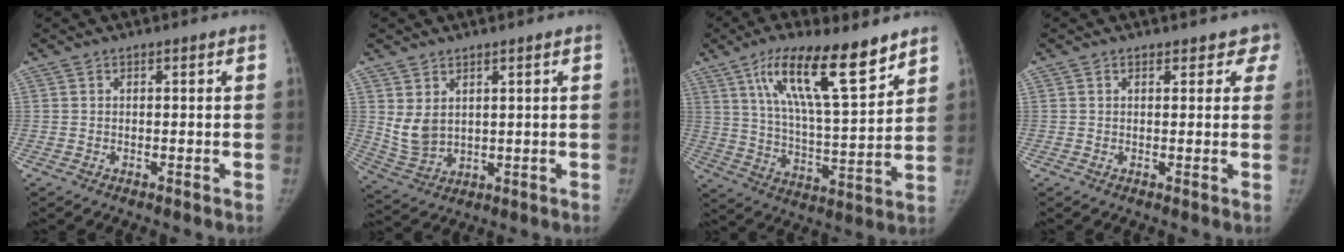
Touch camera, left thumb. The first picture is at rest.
{"total": 5.9, "force": [2.5, 3.7, 3.9], "torque": [-0.066, -0.018, 0.065]}
{"total": 18.6, "force": [11.5, 4.7, 13.8], "torque": [-0.210, -0.054, 0.205]}
{"total": 3.6, "force": [2.9, 2.0, 0.9], "torque": [0.031, -0.008, 0.019]}